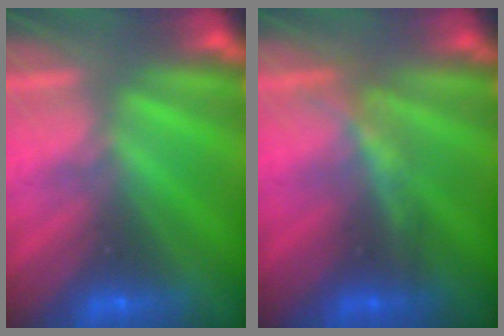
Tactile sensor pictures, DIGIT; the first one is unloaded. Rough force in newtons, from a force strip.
{"total": 1.6}